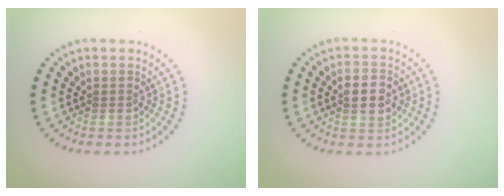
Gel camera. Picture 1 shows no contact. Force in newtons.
{"total": 2.9, "press": 2.9, "slide": 0.1}